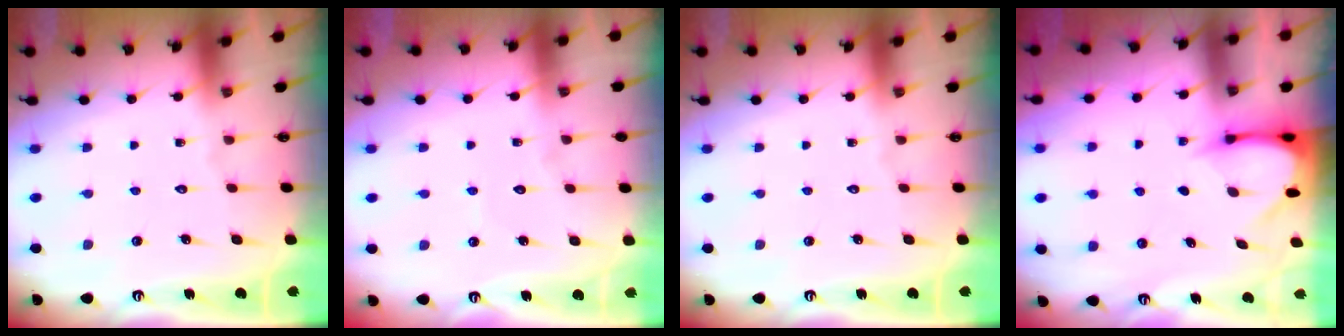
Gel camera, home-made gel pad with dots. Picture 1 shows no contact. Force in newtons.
{"total": 2.7, "press": 2.7, "slide": 0.2}
{"total": 0.0}
{"total": 3.6, "press": 3.6, "slide": 0.2}